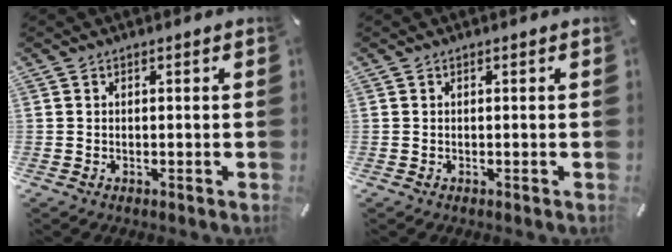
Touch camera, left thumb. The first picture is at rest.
{"total": 0.0}